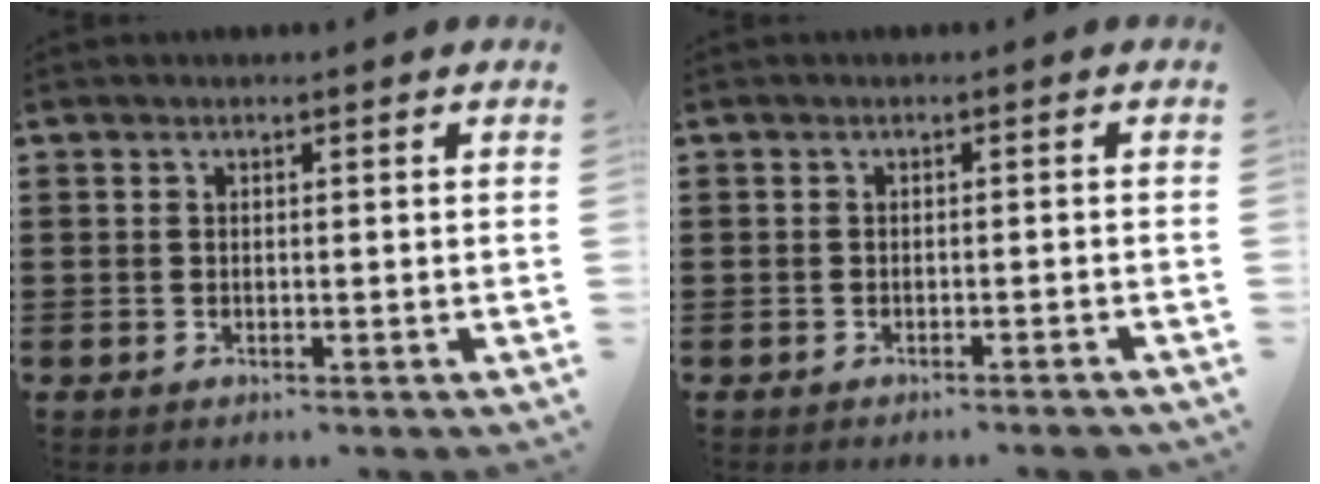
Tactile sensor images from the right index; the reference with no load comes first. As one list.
[{"total": 1.0, "force": [-0.8, -0.3, 0.4], "torque": [-0.009, -0.003, -0.015]}]